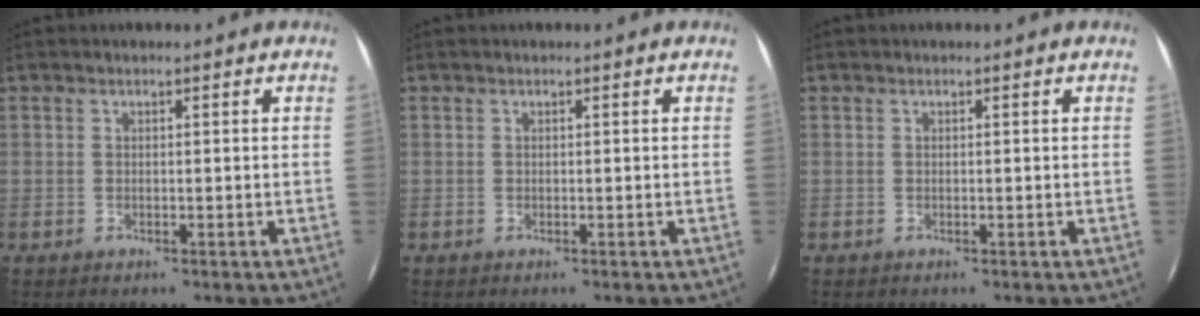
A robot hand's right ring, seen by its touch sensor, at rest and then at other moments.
{"total": 0.0}
{"total": 0.0}